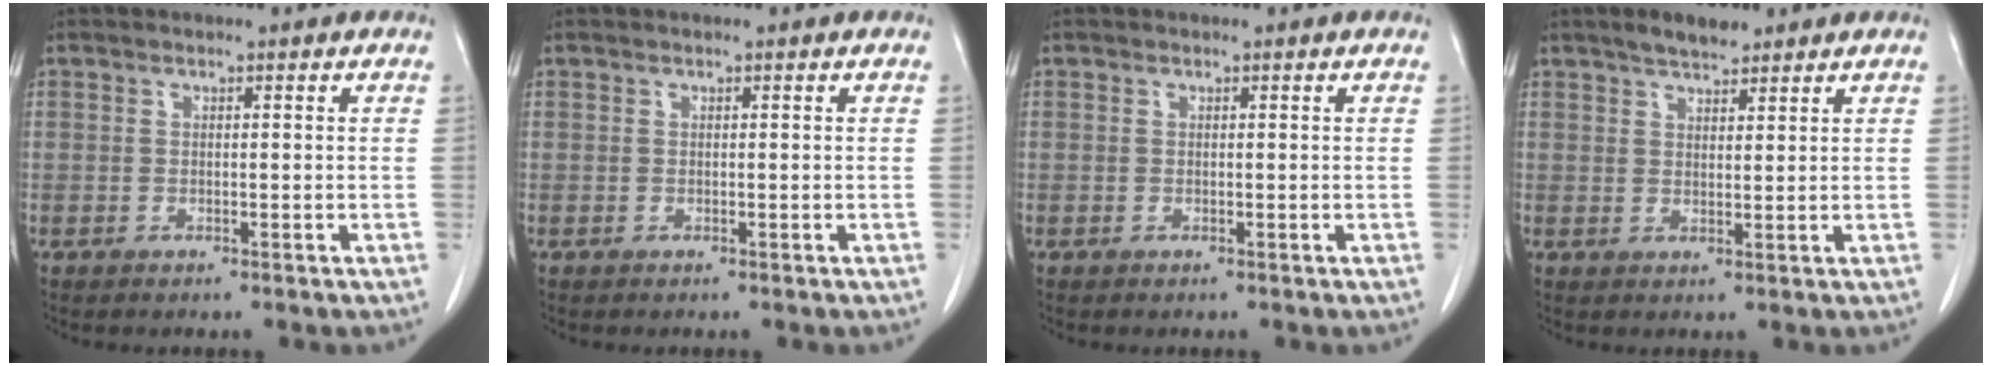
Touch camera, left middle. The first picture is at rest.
{"total": 0.0}
{"total": 0.0}
{"total": 4.0, "force": [3.3, 1.3, 2.0], "torque": [-0.039, 0.007, 0.056]}